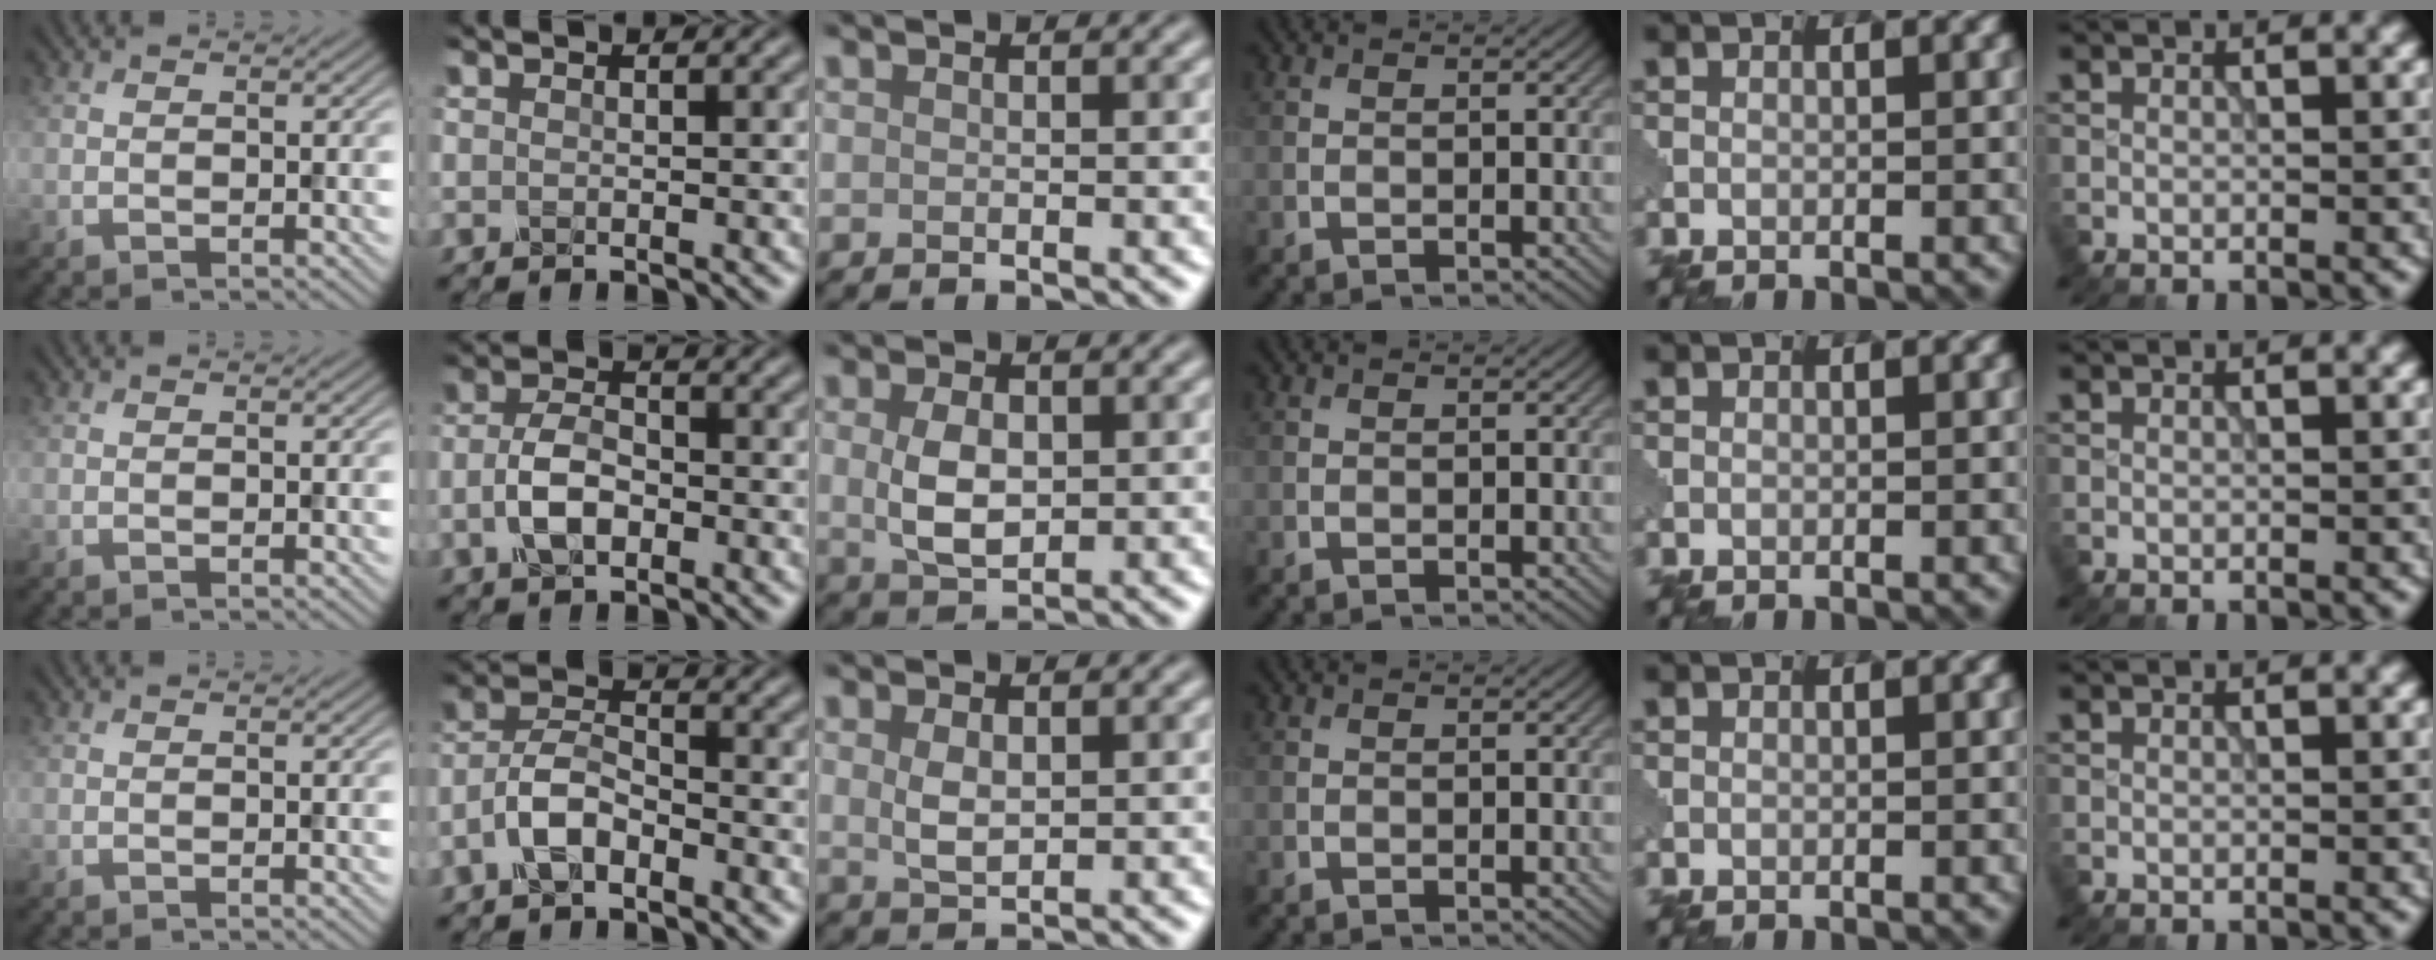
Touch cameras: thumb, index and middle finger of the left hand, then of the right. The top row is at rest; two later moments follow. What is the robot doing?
{"motion": "close", "object": "eyeshadow palette"}